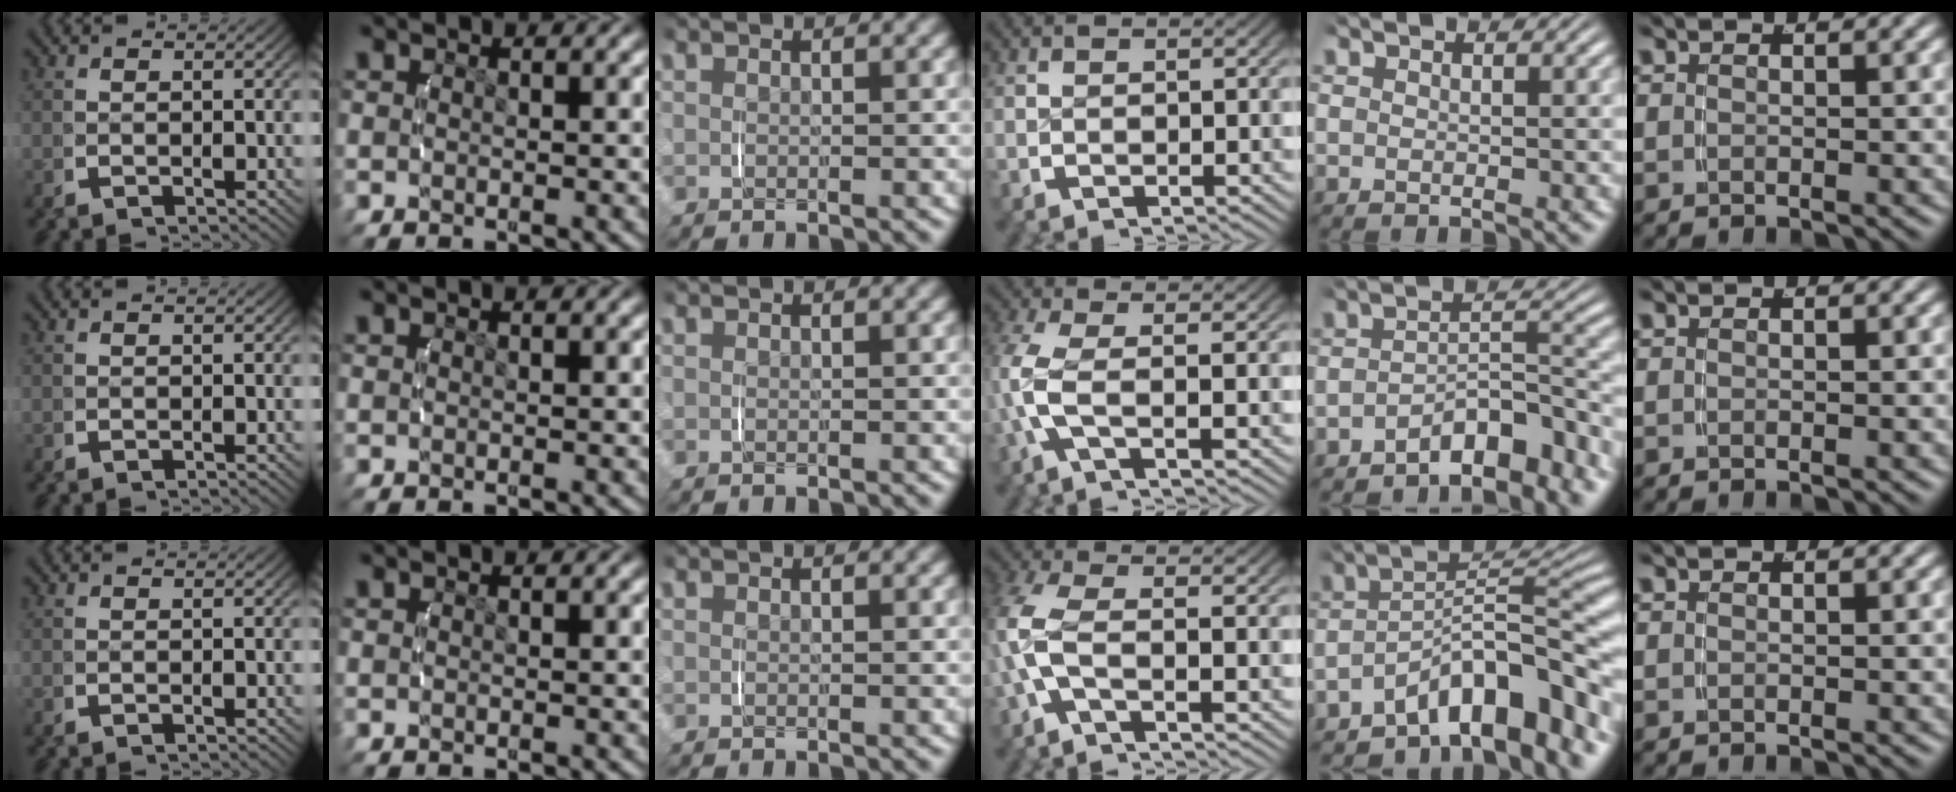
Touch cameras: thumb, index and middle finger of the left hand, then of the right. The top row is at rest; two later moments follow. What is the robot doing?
{"motion": "lift_and_place", "object": "toothpaste"}